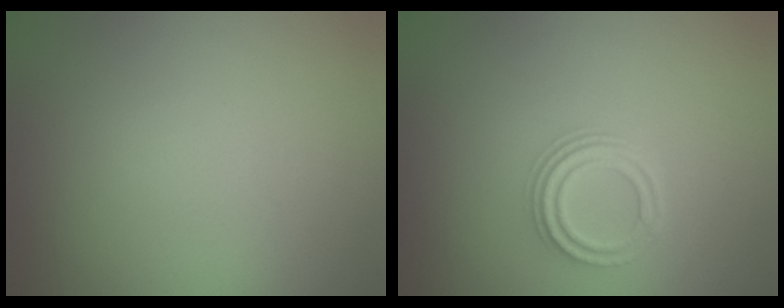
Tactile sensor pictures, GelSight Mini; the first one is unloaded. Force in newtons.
{"total": 2.5, "press": 2.2, "slide": 1.2}